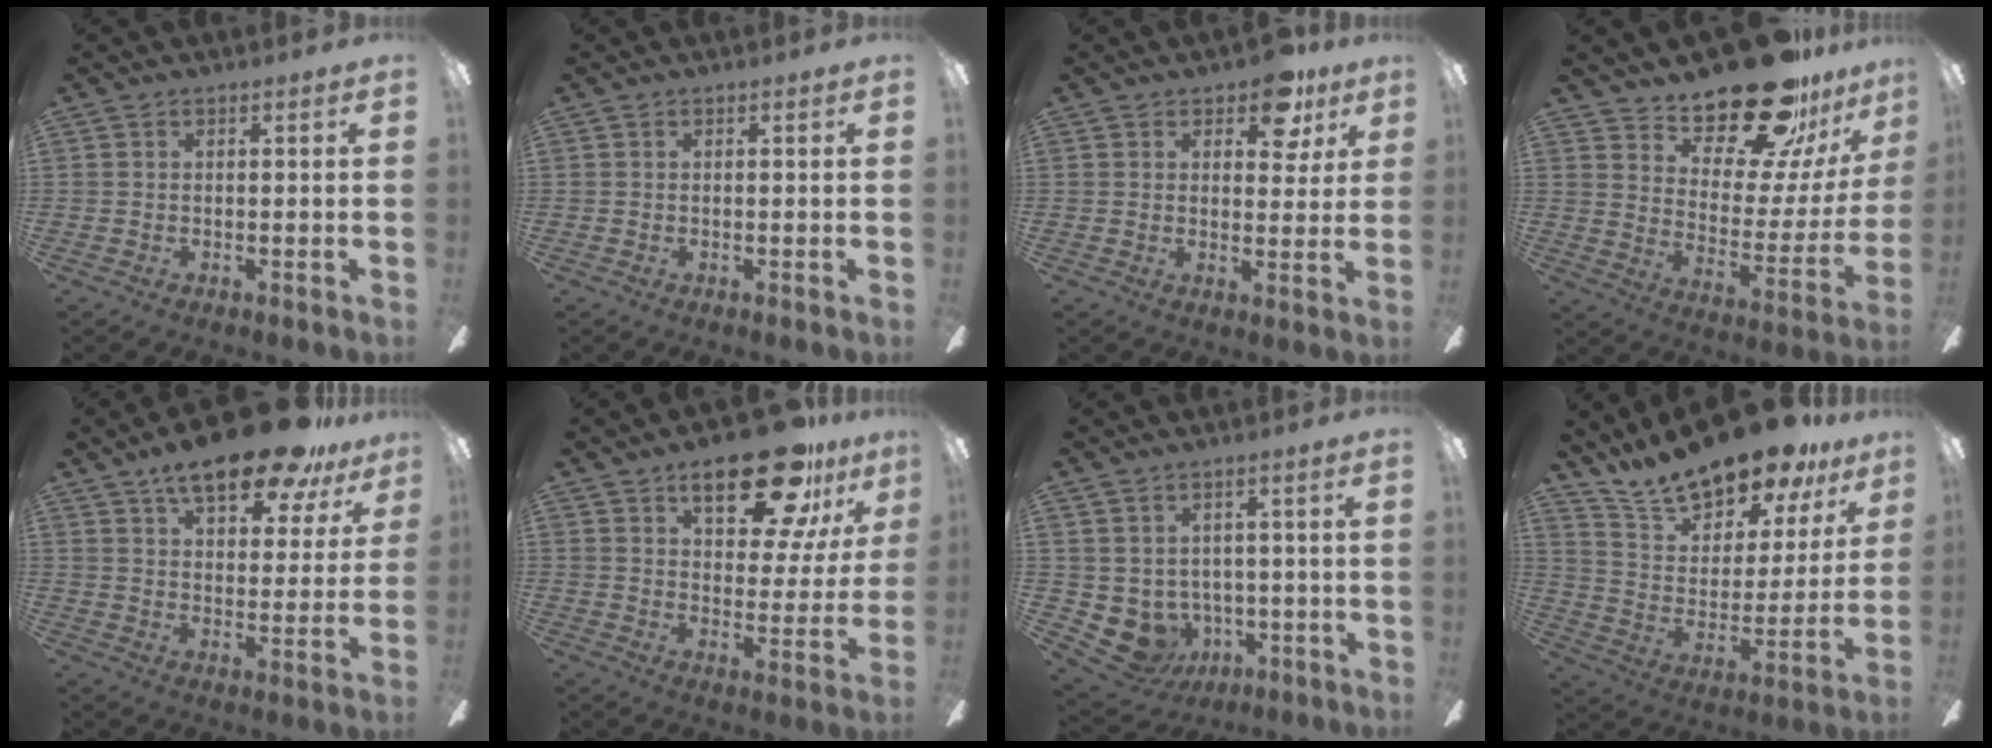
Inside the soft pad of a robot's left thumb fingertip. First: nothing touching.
{"total": 0.0}
{"total": 9.4, "force": [6.1, 4.8, 5.2], "torque": [-0.053, -0.026, 0.104]}
{"total": 23.1, "force": [19.0, 7.8, 10.6], "torque": [-0.160, -0.130, 0.322]}
{"total": 17.3, "force": [12.8, 5.6, 10.1], "torque": [-0.166, -0.069, 0.215]}
{"total": 19.4, "force": [12.2, 8.2, 12.7], "torque": [-0.177, -0.061, 0.197]}
{"total": 6.6, "force": [-1.5, 6.0, 2.1], "torque": [-0.081, 0.004, -0.023]}
{"total": 18.8, "force": [17.0, 5.0, 6.1], "torque": [-0.118, -0.130, 0.296]}